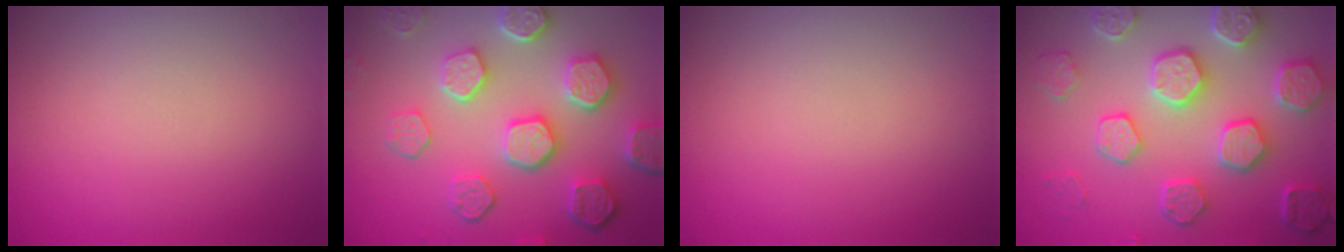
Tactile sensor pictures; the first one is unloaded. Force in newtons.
{"total": 7.2, "press": 5.7, "slide": 4.3}
{"total": 0.0}
{"total": 6.7, "press": 5.8, "slide": 3.4}